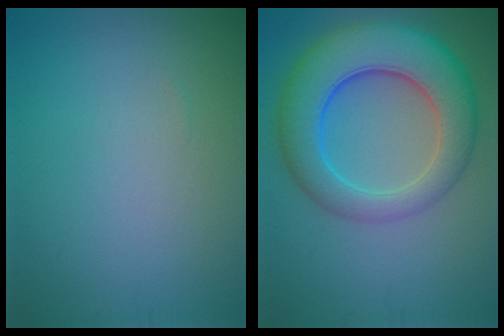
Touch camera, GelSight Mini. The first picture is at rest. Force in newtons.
{"total": 9.0, "press": 9.0, "slide": 0.4}